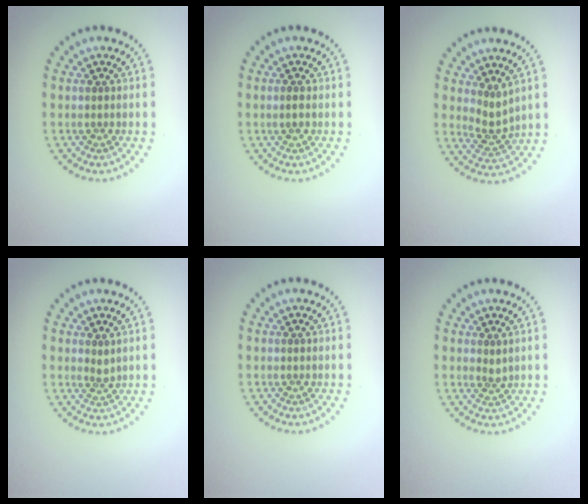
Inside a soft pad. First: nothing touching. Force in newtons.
{"total": 0.9, "press": 0.9, "slide": 0.2}
{"total": 2.2, "press": 1.6, "slide": 1.5}
{"total": 0.9, "press": 0.6, "slide": 0.8}
{"total": 0.0}
{"total": 0.9, "press": 0.7, "slide": 0.6}